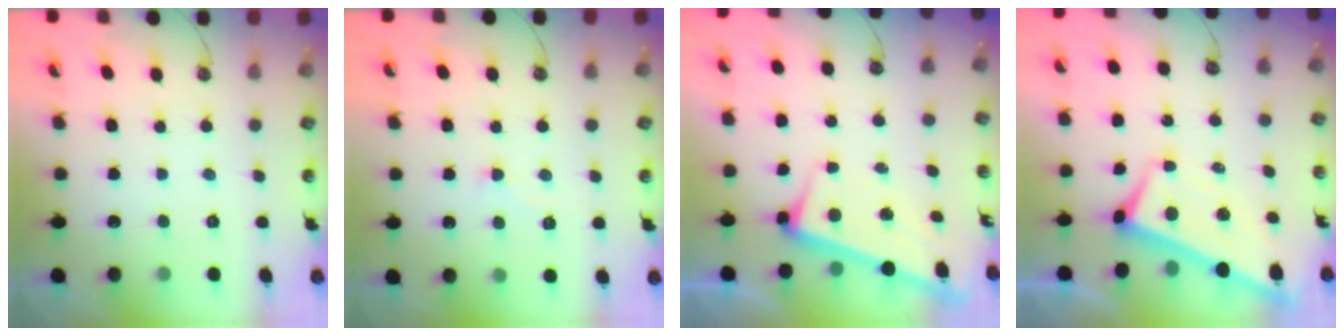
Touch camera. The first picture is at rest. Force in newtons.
{"total": 0.7, "press": 0.6, "slide": 0.4}
{"total": 2.6, "press": 2.6, "slide": 0.6}
{"total": 3.6, "press": 3.5, "slide": 0.7}